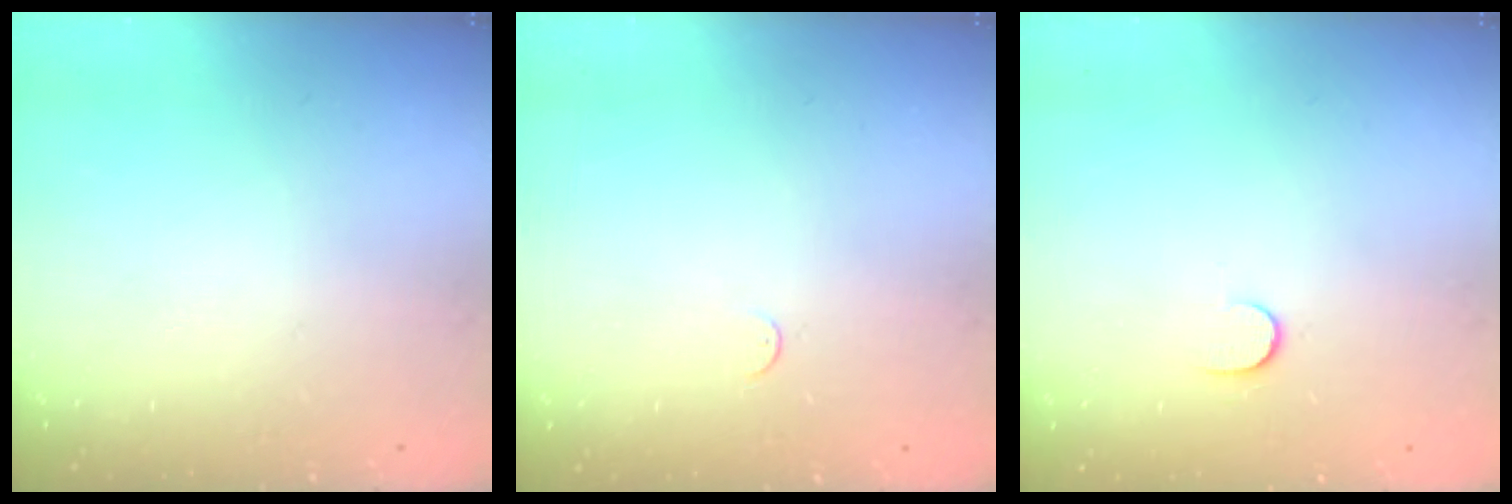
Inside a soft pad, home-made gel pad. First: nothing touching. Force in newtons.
{"total": 2.7, "press": 2.7, "slide": 0.4}
{"total": 5.3, "press": 5.2, "slide": 0.5}